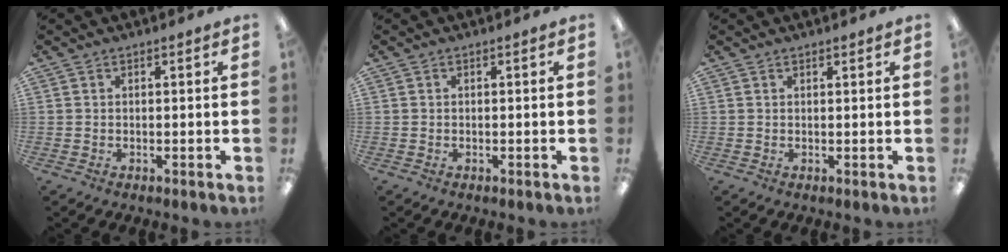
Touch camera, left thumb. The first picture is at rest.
{"total": 0.0}
{"total": 0.7, "force": [0.7, 0.1, 0.1], "torque": [-0.003, 0.000, 0.013]}